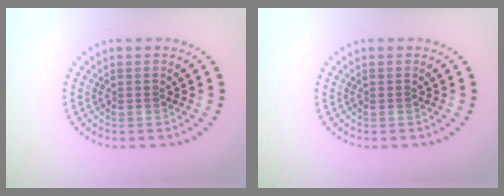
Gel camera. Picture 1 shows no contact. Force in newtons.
{"total": 0.0}